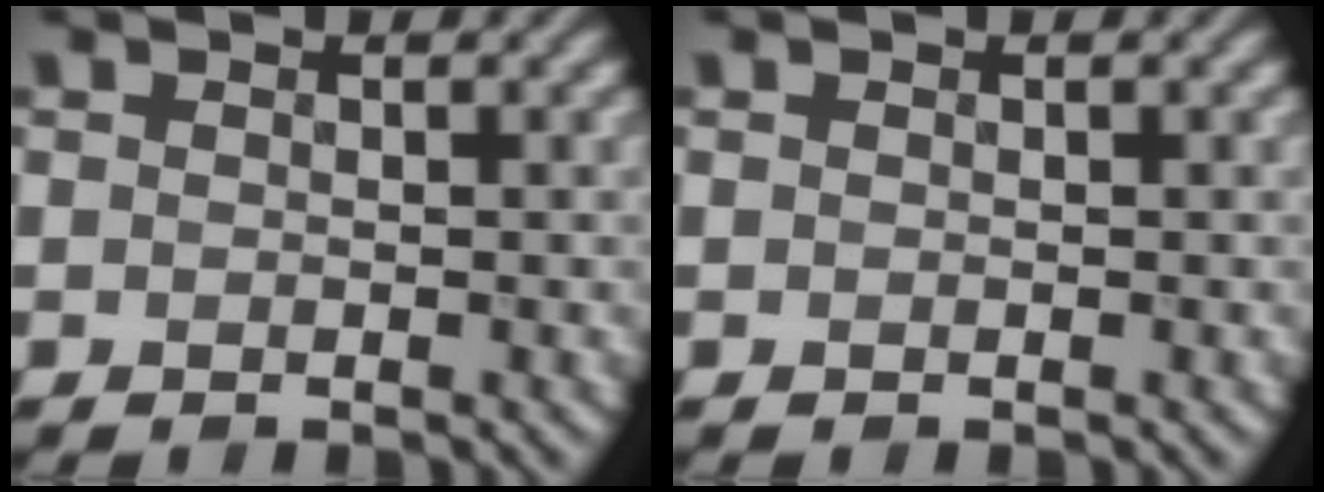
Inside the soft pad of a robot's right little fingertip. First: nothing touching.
{"total": 0.0}